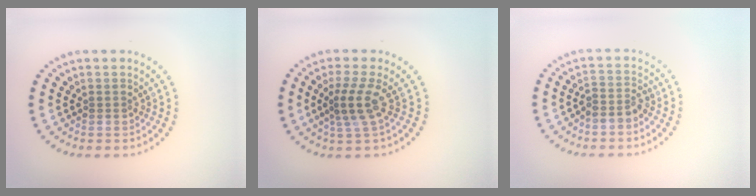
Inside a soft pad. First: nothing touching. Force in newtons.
{"total": 2.9, "press": 2.3, "slide": 1.9}
{"total": 1.9, "press": 1.6, "slide": 1.1}